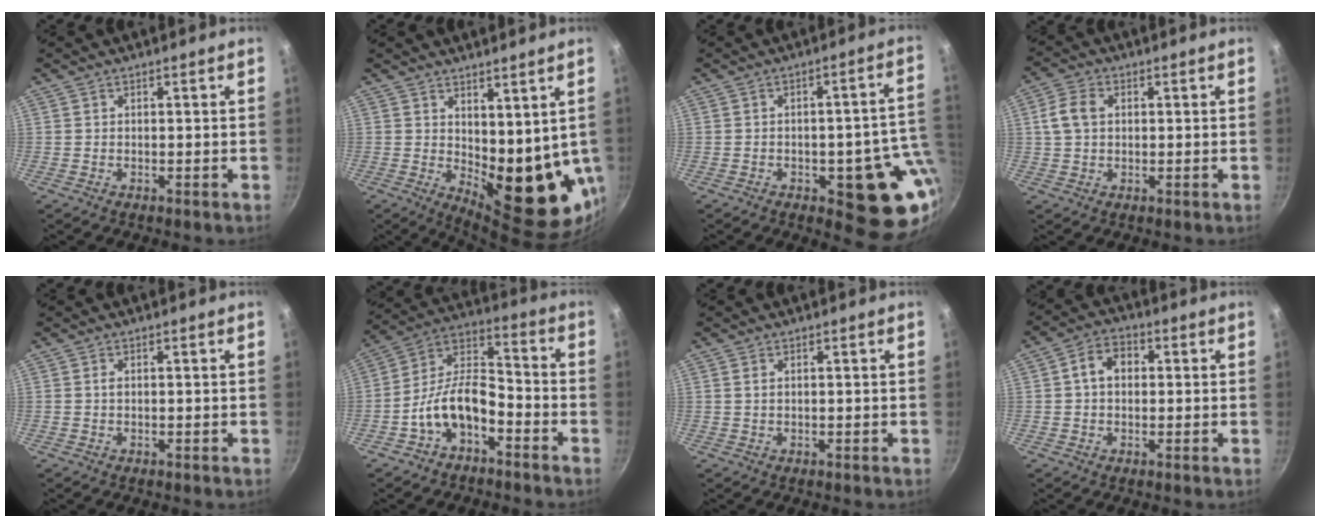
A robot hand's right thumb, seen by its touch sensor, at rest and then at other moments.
{"total": 12.8, "force": [3.0, 6.0, 11.0], "torque": [-0.123, -0.047, 0.061]}
{"total": 15.5, "force": [-2.9, 7.0, 13.5], "torque": [-0.102, 0.007, -0.034]}
{"total": 5.5, "force": [1.0, 4.0, 3.7], "torque": [-0.063, 0.011, 0.013]}
{"total": 0.7, "force": [0.1, 0.5, 0.5], "torque": [-0.008, 0.003, 0.001]}
{"total": 11.9, "force": [-5.6, 6.4, 8.2], "torque": [-0.132, 0.068, -0.114]}
{"total": 0.9, "force": [0.3, 0.6, 0.7], "torque": [-0.011, 0.002, 0.005]}
{"total": 6.2, "force": [0.8, 4.7, 4.0], "torque": [-0.046, 0.016, 0.001]}